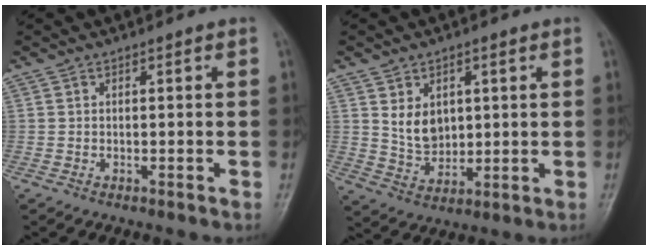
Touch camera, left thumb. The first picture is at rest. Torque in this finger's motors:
{"motor_torque": [-0.07, 0.10, 0.12, -0.04, 0.03]}